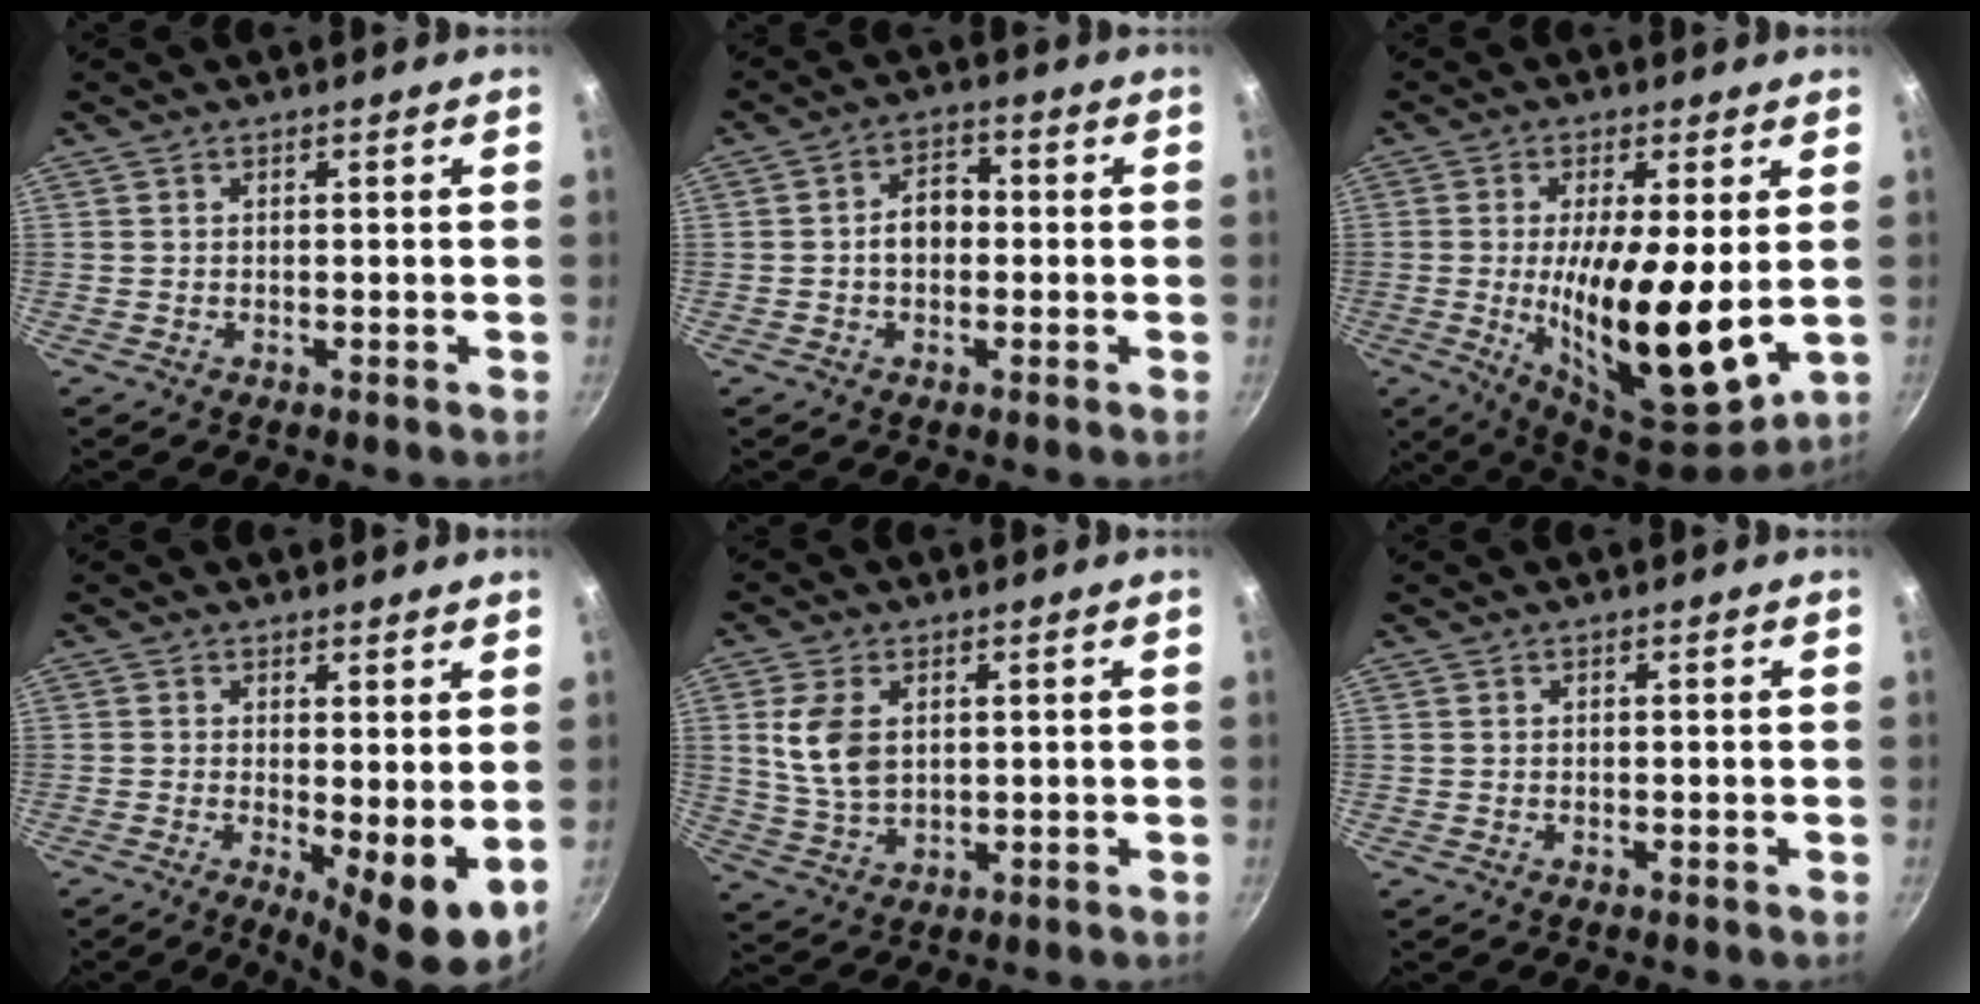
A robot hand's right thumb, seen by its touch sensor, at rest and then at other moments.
{"total": 5.4, "force": [-0.5, 4.0, 3.7], "torque": [-0.026, 0.020, -0.012]}
{"total": 17.1, "force": [-0.2, 5.4, 16.2], "torque": [-0.261, -0.026, 0.004]}
{"total": 7.3, "force": [0.1, 2.2, 6.9], "torque": [-0.093, -0.020, 0.006]}
{"total": 8.4, "force": [2.0, 5.3, 6.2], "torque": [-0.119, -0.013, 0.043]}
{"total": 0.0}